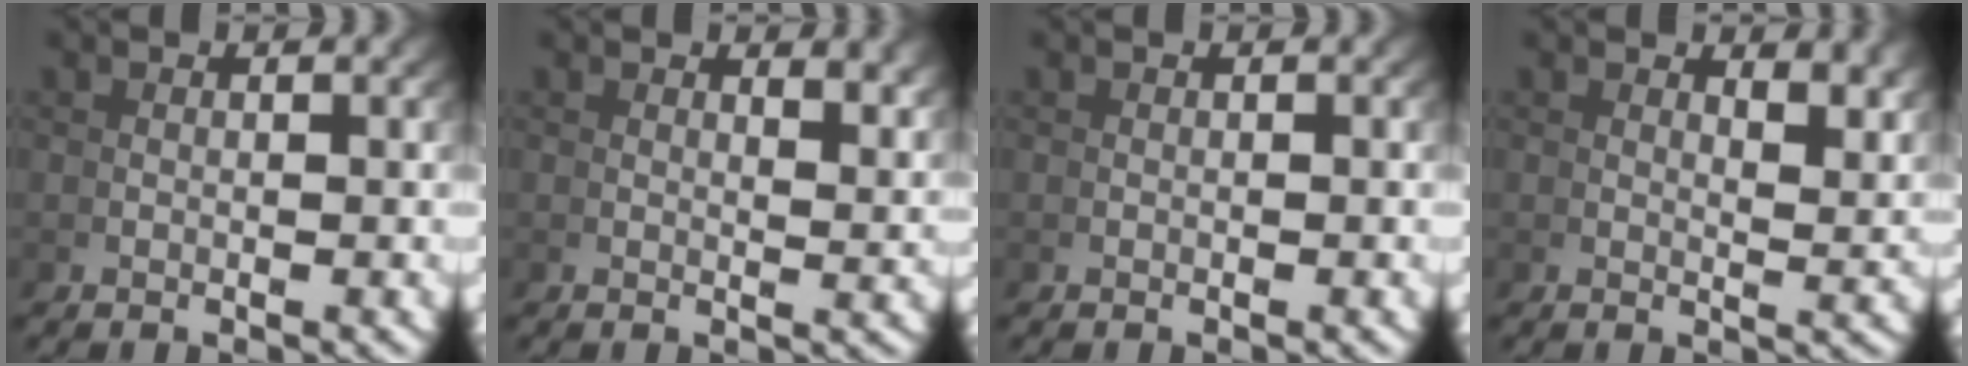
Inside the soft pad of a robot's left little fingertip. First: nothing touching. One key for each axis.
{"total": 1.7, "fx": 1.5, "fy": 0.0, "fz": 0.9, "tx": -0.012, "ty": -0.010, "tz": 0.028}
{"total": 0.0}
{"total": 2.5, "fx": 2.0, "fy": 0.1, "fz": 1.5, "tx": -0.018, "ty": -0.013, "tz": 0.038}